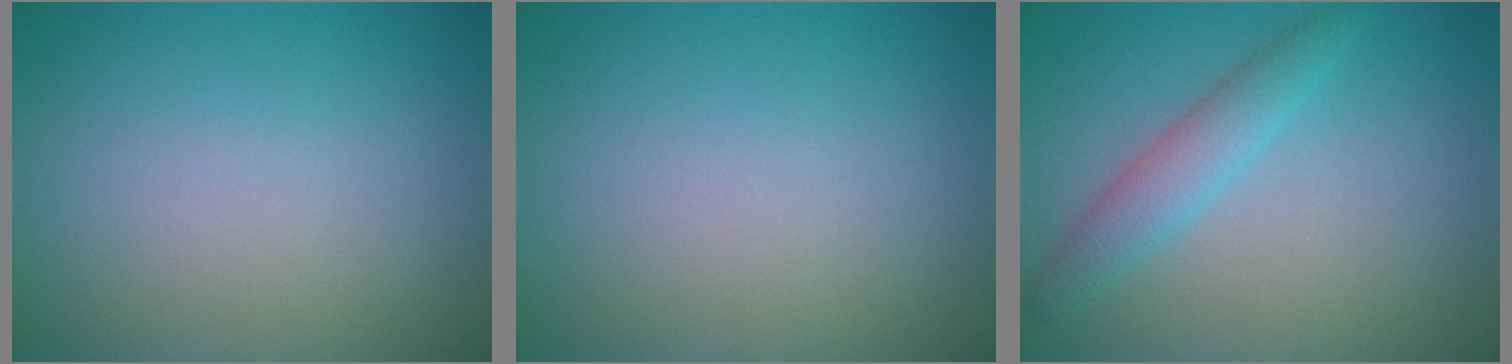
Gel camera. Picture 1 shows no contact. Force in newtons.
{"total": 0.0}
{"total": 2.7, "press": 2.7, "slide": 0.1}